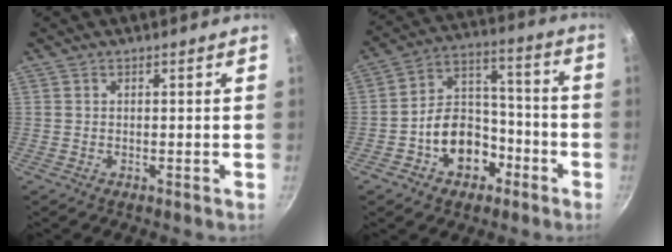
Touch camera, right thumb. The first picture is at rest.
{"total": 12.9, "force": [-5.5, 9.6, 6.7], "torque": [-0.065, 0.069, -0.086]}